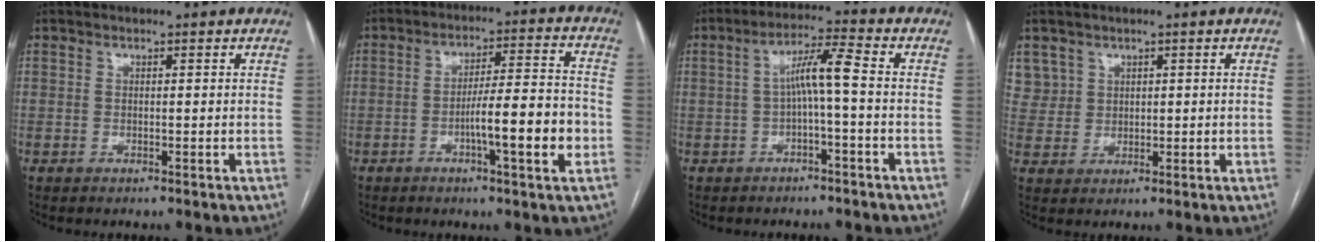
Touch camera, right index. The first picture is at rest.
{"total": 10.9, "force": [-3.2, 0.7, 10.4], "torque": [-0.162, 0.006, -0.050]}
{"total": 5.9, "force": [-0.5, 0.1, 5.8], "torque": [-0.102, 0.024, -0.007]}
{"total": 4.8, "force": [2.6, 4.0, -0.2], "torque": [0.017, 0.008, 0.052]}